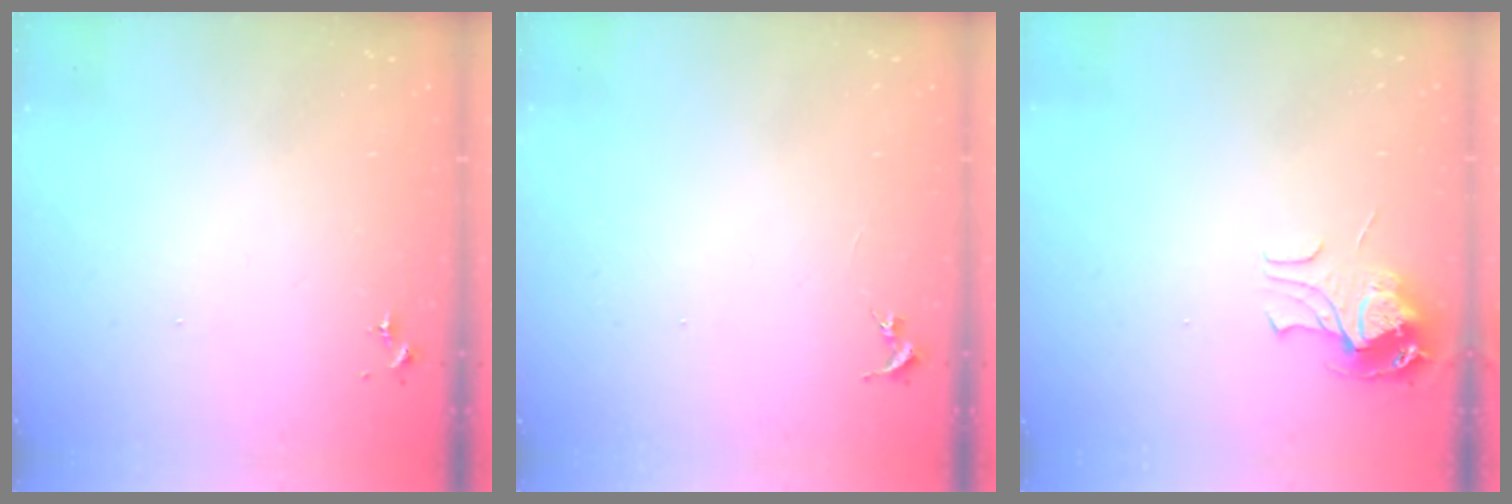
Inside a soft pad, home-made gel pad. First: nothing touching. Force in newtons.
{"total": 0.0}
{"total": 9.5, "press": 9.5, "slide": 1.1}